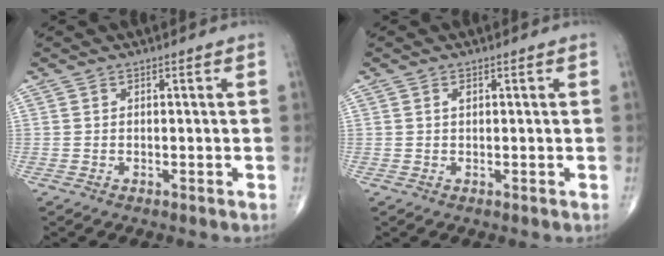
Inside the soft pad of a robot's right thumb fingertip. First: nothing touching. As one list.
[{"total": 0.9, "force": [0.3, 0.5, 0.6], "torque": [-0.011, 0.000, 0.005]}]